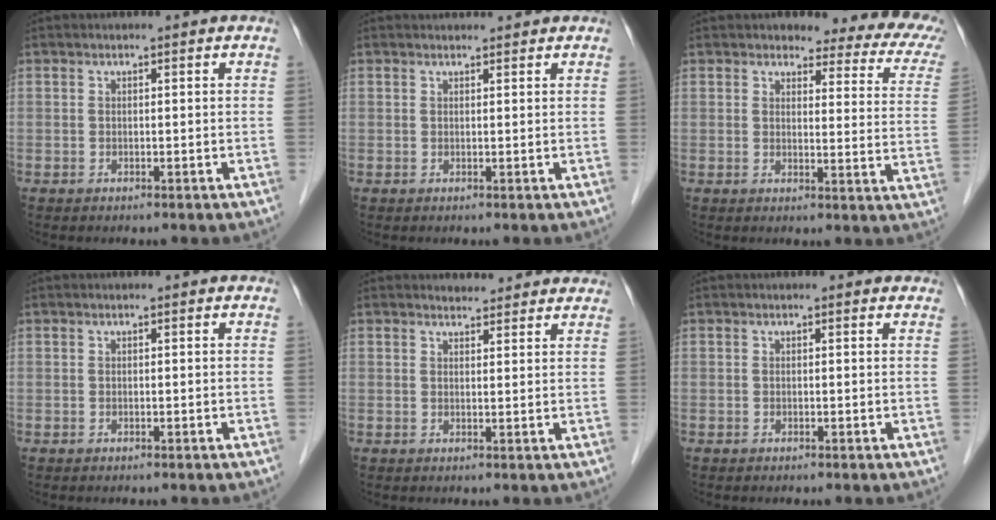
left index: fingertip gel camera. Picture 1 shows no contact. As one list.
[{"total": 2.8, "force": [2.7, 0.7, 0.4], "torque": [0.002, 0.020, 0.035]}, {"total": 12.3, "force": [10.1, 3.9, 5.8], "torque": [-0.035, -0.031, 0.082]}, {"total": 0.0}, {"total": 5.1, "force": [4.9, 1.5, 0.7], "torque": [0.001, 0.008, 0.050]}, {"total": 0.8, "force": [0.4, 0.7, 0.0], "torque": [0.008, 0.003, -0.001]}]